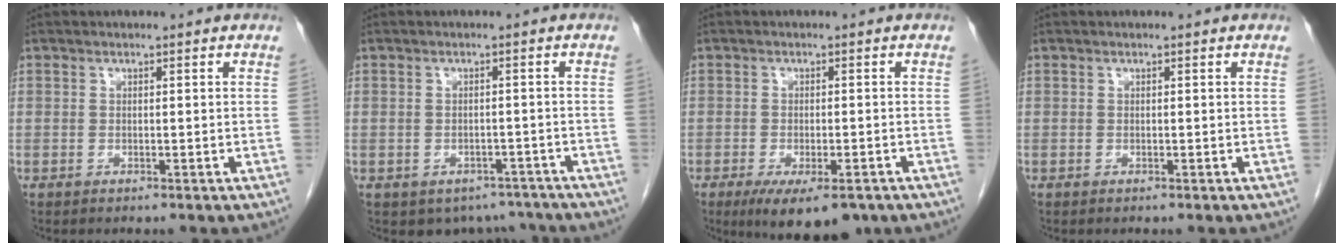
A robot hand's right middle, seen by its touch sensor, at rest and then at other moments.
{"total": 5.5, "force": [-4.4, 3.3, 0.5], "torque": [0.016, 0.010, -0.053]}
{"total": 9.2, "force": [-6.3, 3.0, 6.0], "torque": [-0.084, -0.012, -0.093]}
{"total": 0.0}